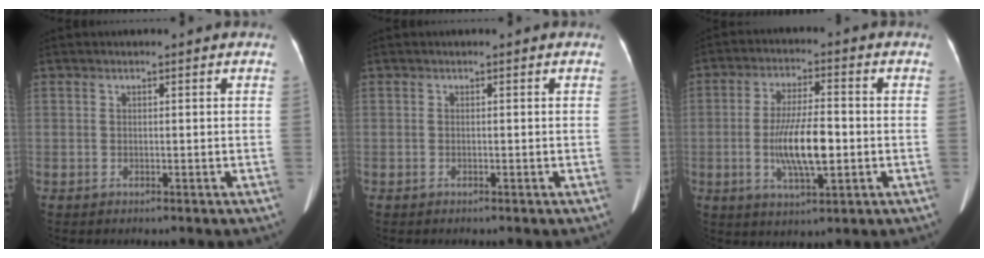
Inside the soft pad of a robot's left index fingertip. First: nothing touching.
{"total": 0.0}
{"total": 9.4, "force": [-1.8, 2.2, 9.0], "torque": [-0.176, -0.006, -0.031]}